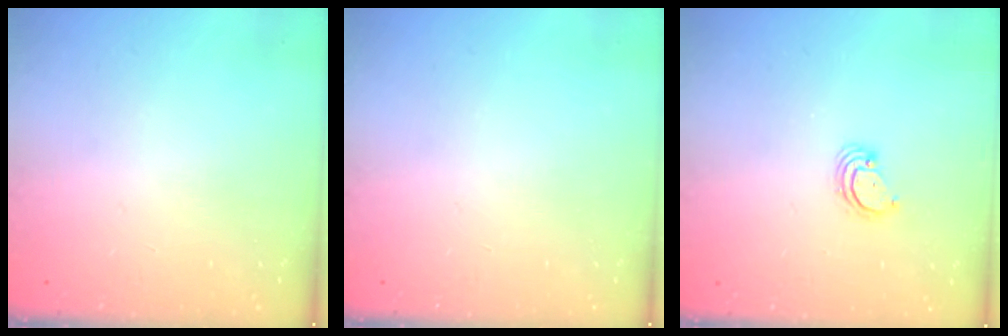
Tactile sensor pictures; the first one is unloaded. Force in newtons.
{"total": 0.0}
{"total": 2.9, "press": 2.9, "slide": 0.3}